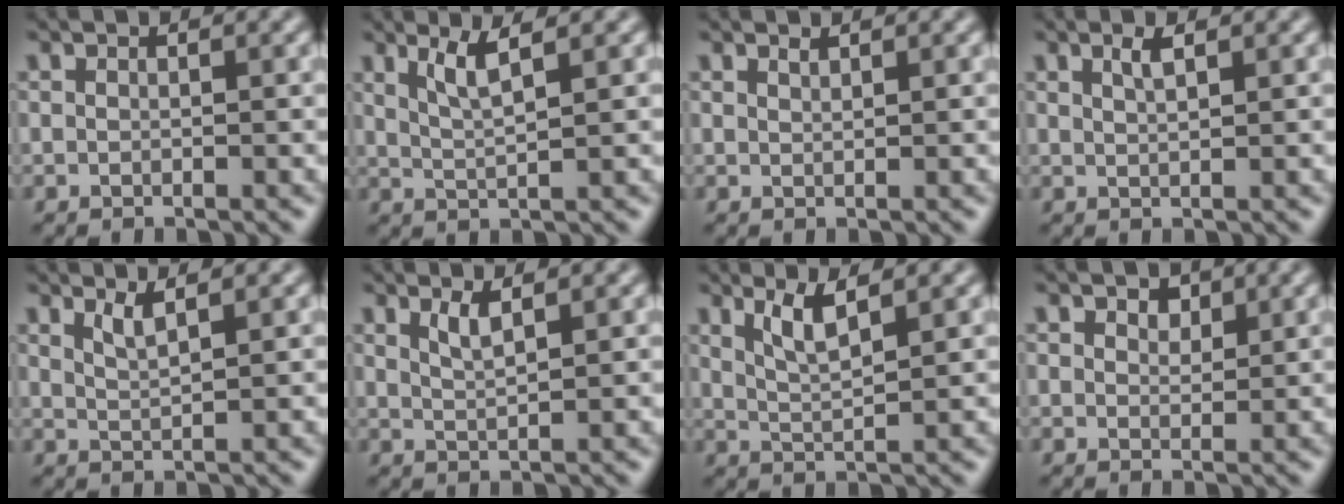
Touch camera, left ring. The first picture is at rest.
{"total": 2.7, "force": [1.5, 0.5, 2.2], "torque": [-0.039, -0.003, 0.032]}
{"total": 0.7, "force": [0.6, 0.1, 0.2], "torque": [-0.001, -0.001, 0.013]}
{"total": 1.4, "force": [0.9, 0.3, 1.1], "torque": [-0.019, 0.003, 0.015]}
{"total": 1.8, "force": [1.2, 0.4, 1.2], "torque": [-0.019, -0.002, 0.023]}
{"total": 1.8, "force": [1.1, 0.5, 1.3], "torque": [-0.024, -0.002, 0.020]}
{"total": 2.9, "force": [1.8, 0.6, 2.2], "torque": [-0.041, -0.005, 0.038]}
{"total": 1.6, "force": [1.1, 0.9, 0.6], "torque": [-0.007, -0.003, 0.017]}